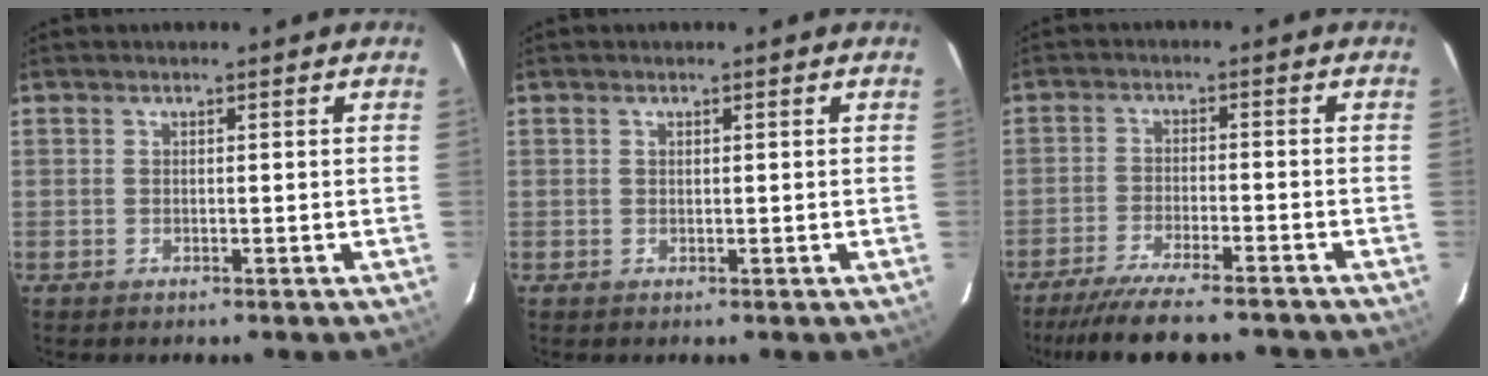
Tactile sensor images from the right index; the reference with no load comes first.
{"total": 0.0}
{"total": 14.5, "force": [-12.6, 2.4, 6.6], "torque": [-0.139, -0.023, -0.195]}